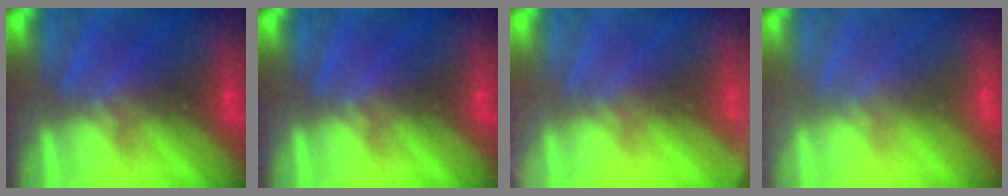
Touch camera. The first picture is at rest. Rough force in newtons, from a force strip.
{"total": 0.0}
{"total": 3.4}
{"total": 2.6}